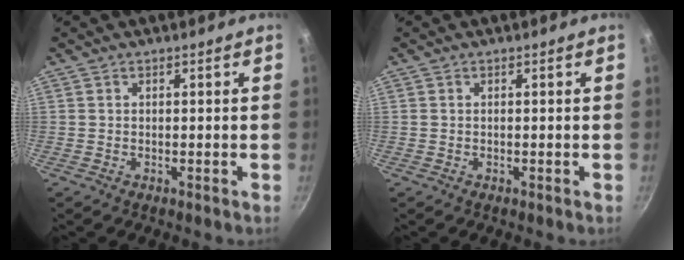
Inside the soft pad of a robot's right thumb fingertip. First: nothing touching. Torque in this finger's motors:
{"motor_torque": [0.05, -0.19, 0.31, 0.01, 0.00]}